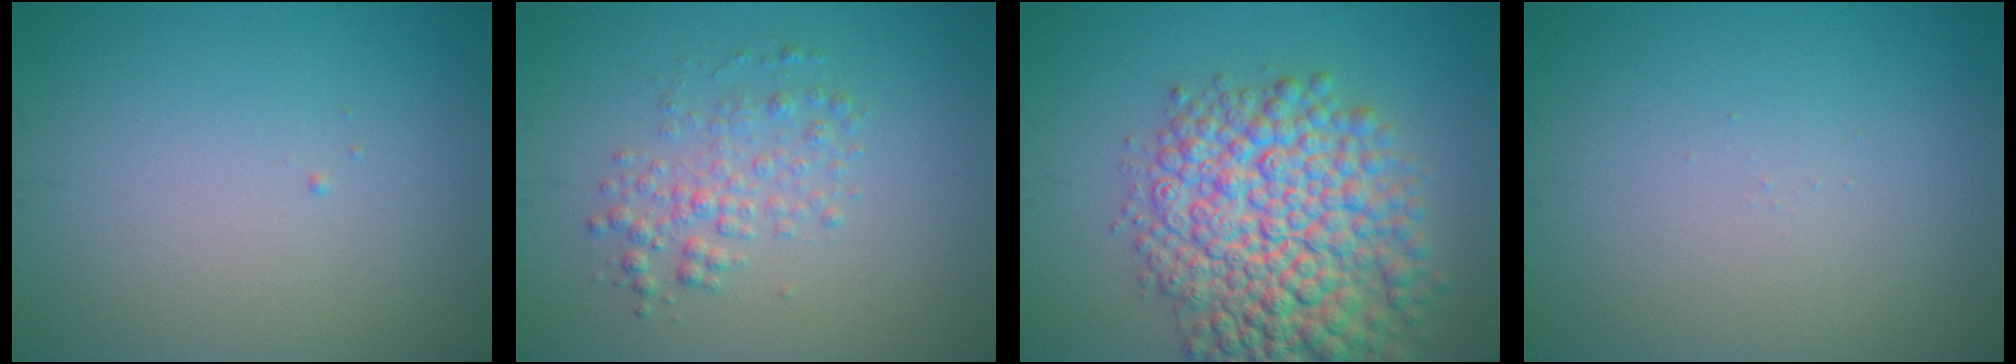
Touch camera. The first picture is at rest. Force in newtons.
{"total": 2.5, "press": 2.5, "slide": 0.0}
{"total": 10.6, "press": 10.6, "slide": 0.3}
{"total": 0.0}